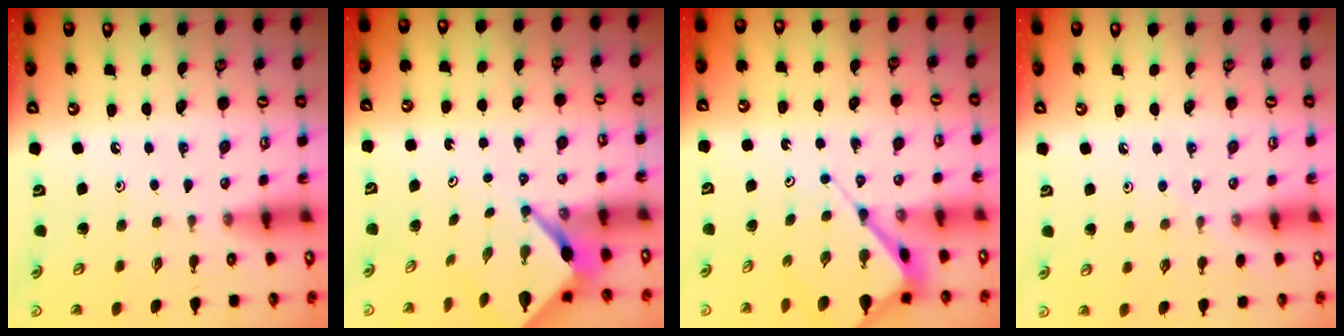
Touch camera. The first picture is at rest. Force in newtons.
{"total": 4.4, "press": 4.4, "slide": 0.4}
{"total": 8.0, "press": 7.9, "slide": 0.9}
{"total": 4.4, "press": 4.4, "slide": 0.7}